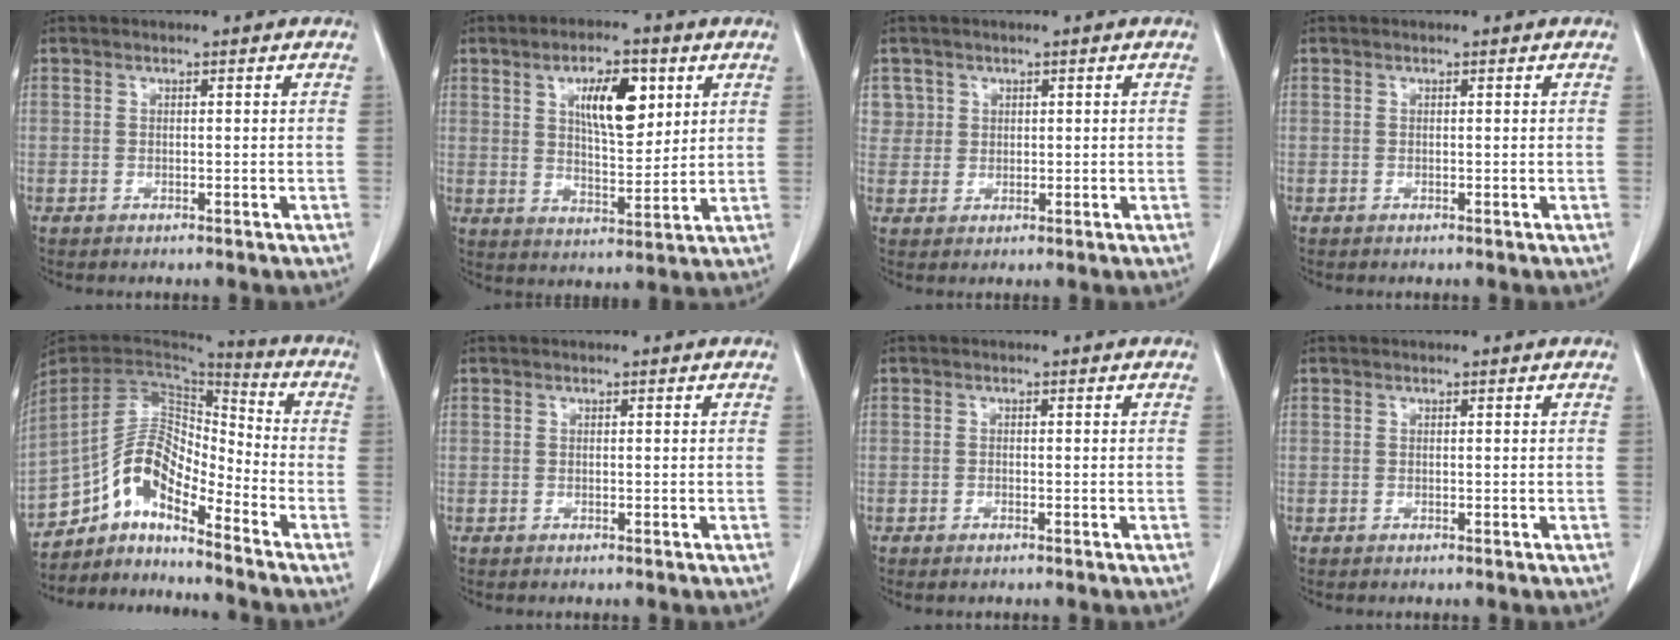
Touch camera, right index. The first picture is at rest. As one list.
[{"total": 9.6, "force": [3.7, 3.4, 8.2], "torque": [-0.136, 0.004, 0.066]}, {"total": 2.9, "force": [1.3, 2.6, -0.4], "torque": [0.026, 0.004, 0.021]}, {"total": 0.0}, {"total": 11.2, "force": [-8.3, 4.1, 6.4], "torque": [-0.124, 0.044, -0.153]}, {"total": 0.0}, {"total": 0.8, "force": [-0.6, 0.2, 0.5], "torque": [-0.014, -0.002, -0.008]}, {"total": 0.0}]